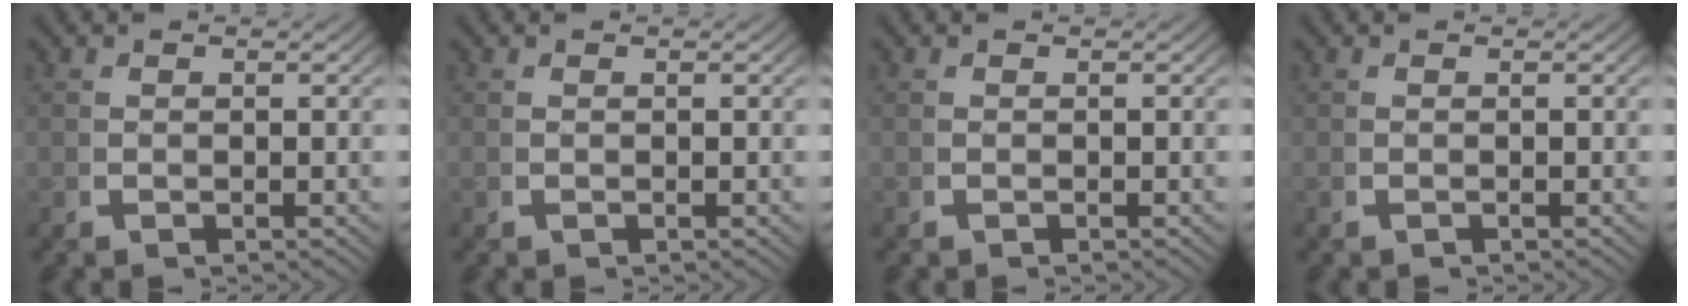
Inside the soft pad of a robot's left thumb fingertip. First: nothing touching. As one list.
[{"total": 0.0}, {"total": 0.0}, {"total": 0.0}]